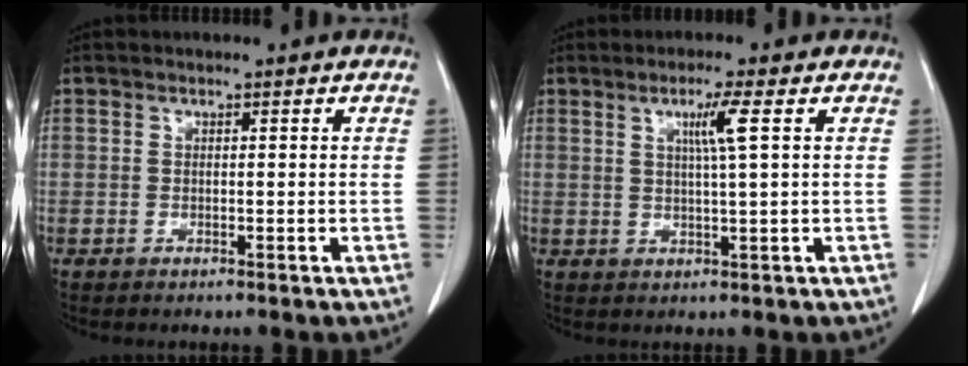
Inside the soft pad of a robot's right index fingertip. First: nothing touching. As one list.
[{"total": 4.2, "force": [1.4, -0.8, 3.9], "torque": [-0.072, -0.003, 0.026]}]